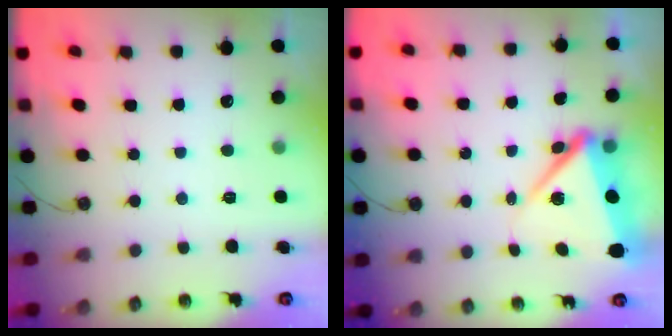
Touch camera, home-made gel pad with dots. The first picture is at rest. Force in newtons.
{"total": 9.1, "press": 8.9, "slide": 1.7}